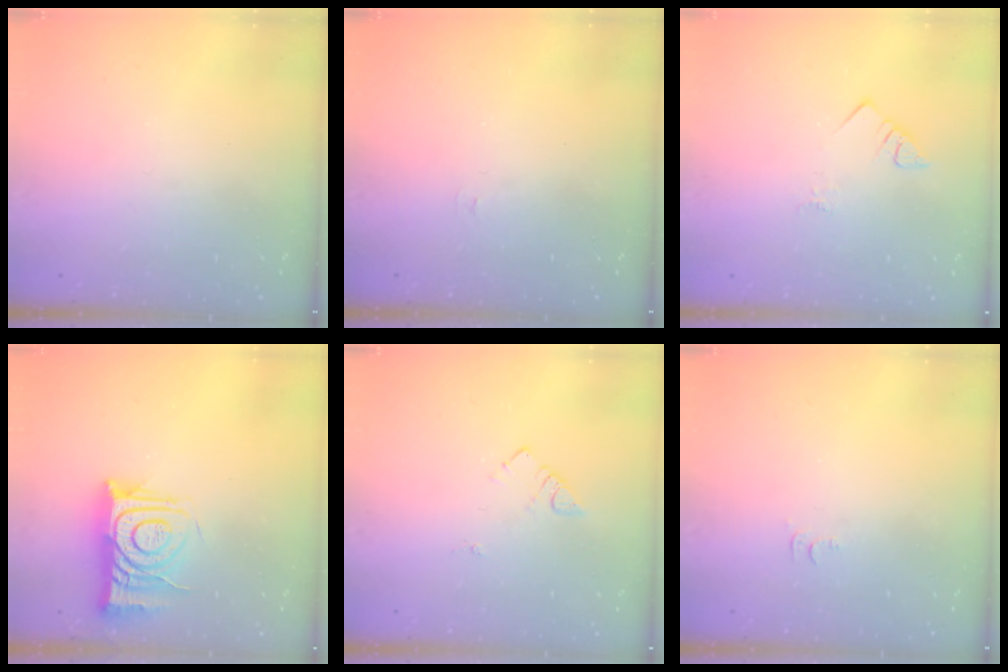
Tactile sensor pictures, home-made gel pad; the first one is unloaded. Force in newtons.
{"total": 3.3, "press": 3.3, "slide": 0.5}
{"total": 2.7, "press": 2.7, "slide": 0.3}
{"total": 14.2, "press": 14.2, "slide": 1.2}
{"total": 3.8, "press": 3.8, "slide": 0.6}
{"total": 3.5, "press": 3.5, "slide": 0.4}